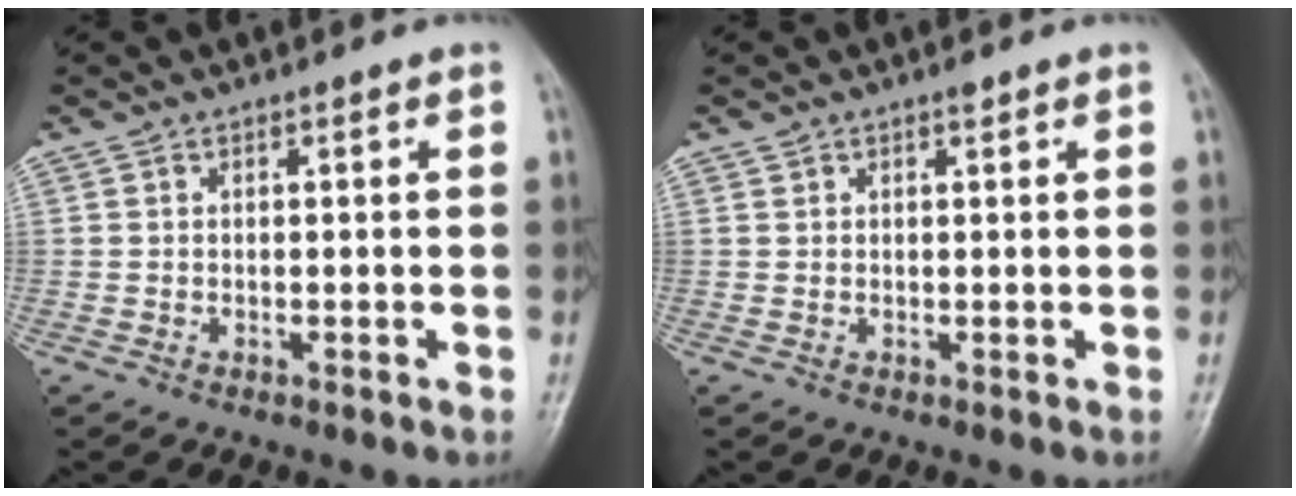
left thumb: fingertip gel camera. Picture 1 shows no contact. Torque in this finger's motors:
{"motor_torque": [0.53, -0.15, 0.50, -0.01, 0.00]}